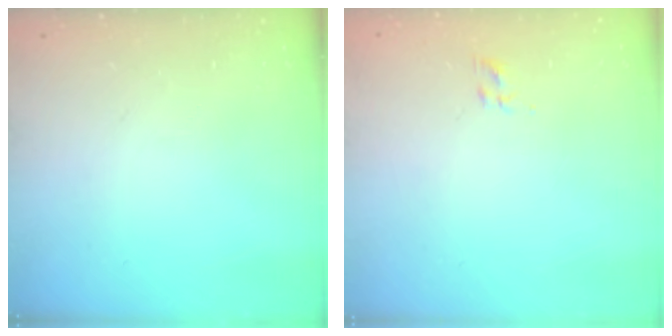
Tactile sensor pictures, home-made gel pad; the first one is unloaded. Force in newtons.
{"total": 1.9, "press": 1.5, "slide": 1.1}